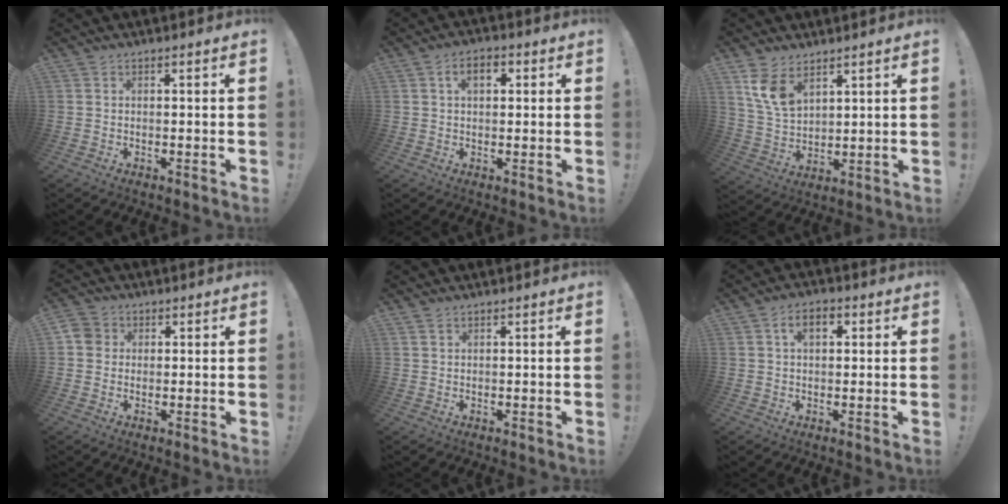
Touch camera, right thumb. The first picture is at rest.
{"total": 4.8, "force": [1.3, 2.9, 3.6], "torque": [-0.053, 0.005, 0.018]}
{"total": 9.7, "force": [5.9, 5.4, 5.5], "torque": [-0.102, -0.023, 0.117]}
{"total": 4.1, "force": [0.3, 3.8, 1.6], "torque": [-0.033, 0.015, 0.009]}
{"total": 1.1, "force": [0.8, 0.6, 0.4], "torque": [-0.006, 0.001, 0.016]}
{"total": 5.3, "force": [1.5, 3.1, 4.0], "torque": [-0.060, 0.006, 0.023]}